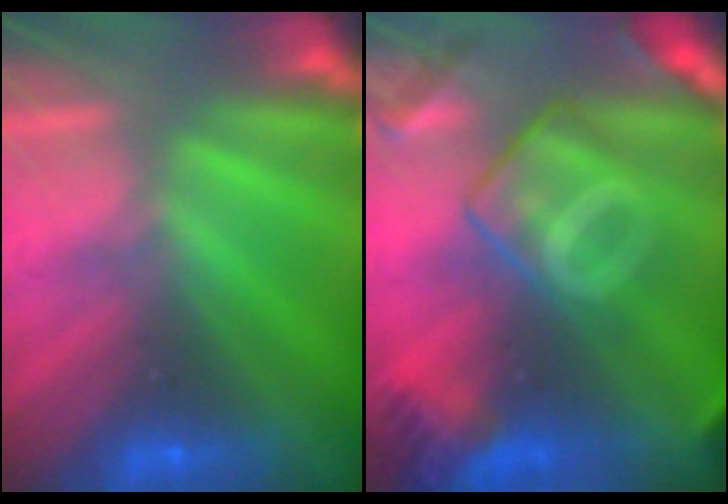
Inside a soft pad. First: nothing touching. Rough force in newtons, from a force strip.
{"total": 8.1}